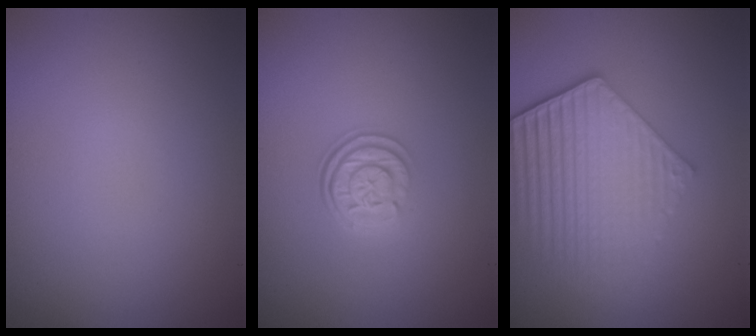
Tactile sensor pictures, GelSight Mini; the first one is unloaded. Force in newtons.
{"total": 3.2, "press": 2.5, "slide": 2.0}
{"total": 5.9, "press": 4.3, "slide": 4.0}